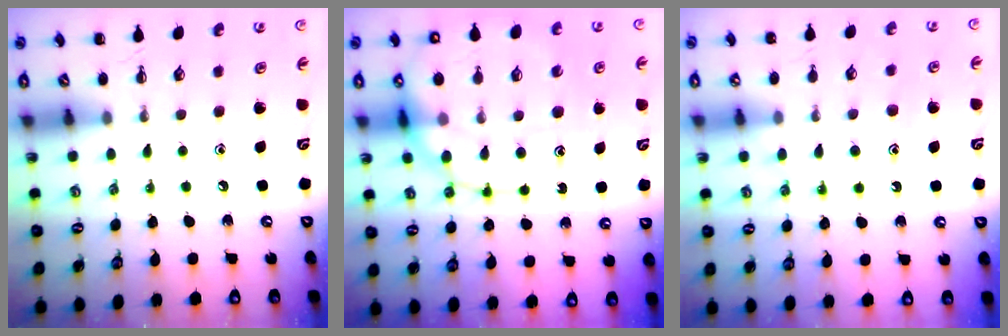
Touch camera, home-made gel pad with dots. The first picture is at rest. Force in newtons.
{"total": 21.3, "press": 21.1, "slide": 2.9}
{"total": 11.6, "press": 11.5, "slide": 0.9}